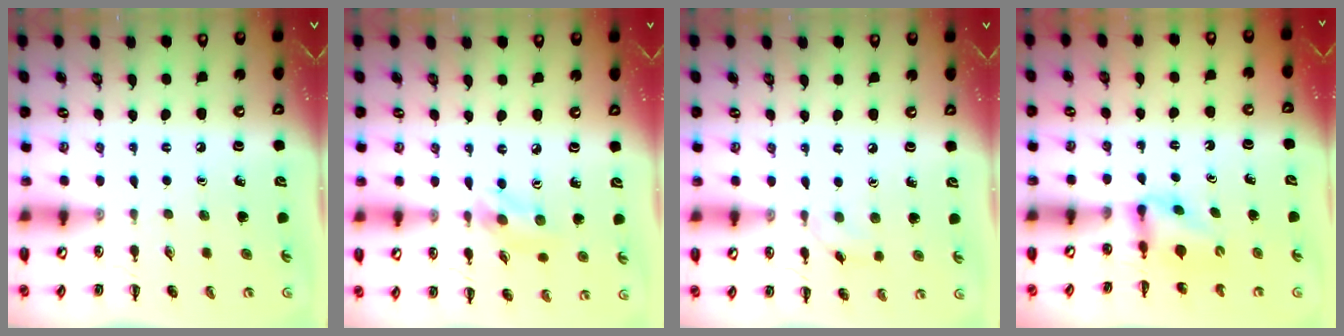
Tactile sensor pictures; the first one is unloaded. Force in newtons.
{"total": 3.5, "press": 3.4, "slide": 0.6}
{"total": 3.3, "press": 3.2, "slide": 1.0}
{"total": 3.6, "press": 3.3, "slide": 1.4}